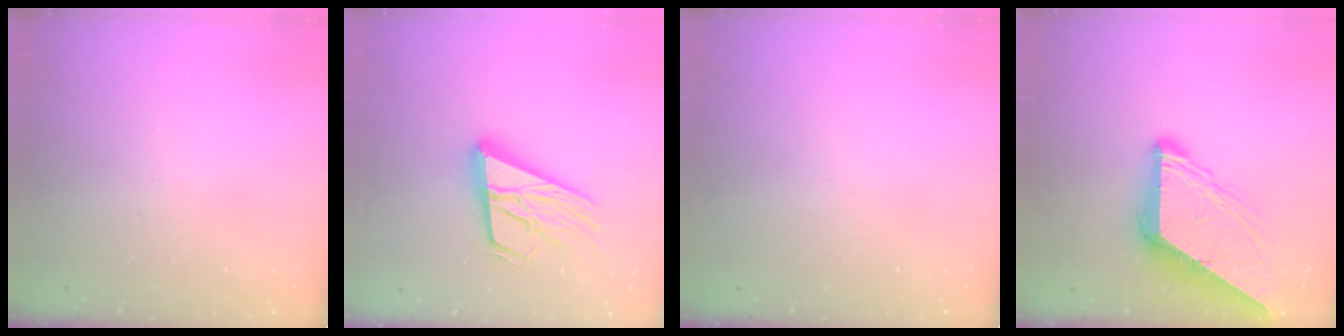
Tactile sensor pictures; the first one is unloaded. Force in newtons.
{"total": 20.4, "press": 19.9, "slide": 4.5}
{"total": 0.0}
{"total": 10.3, "press": 10.3, "slide": 1.1}